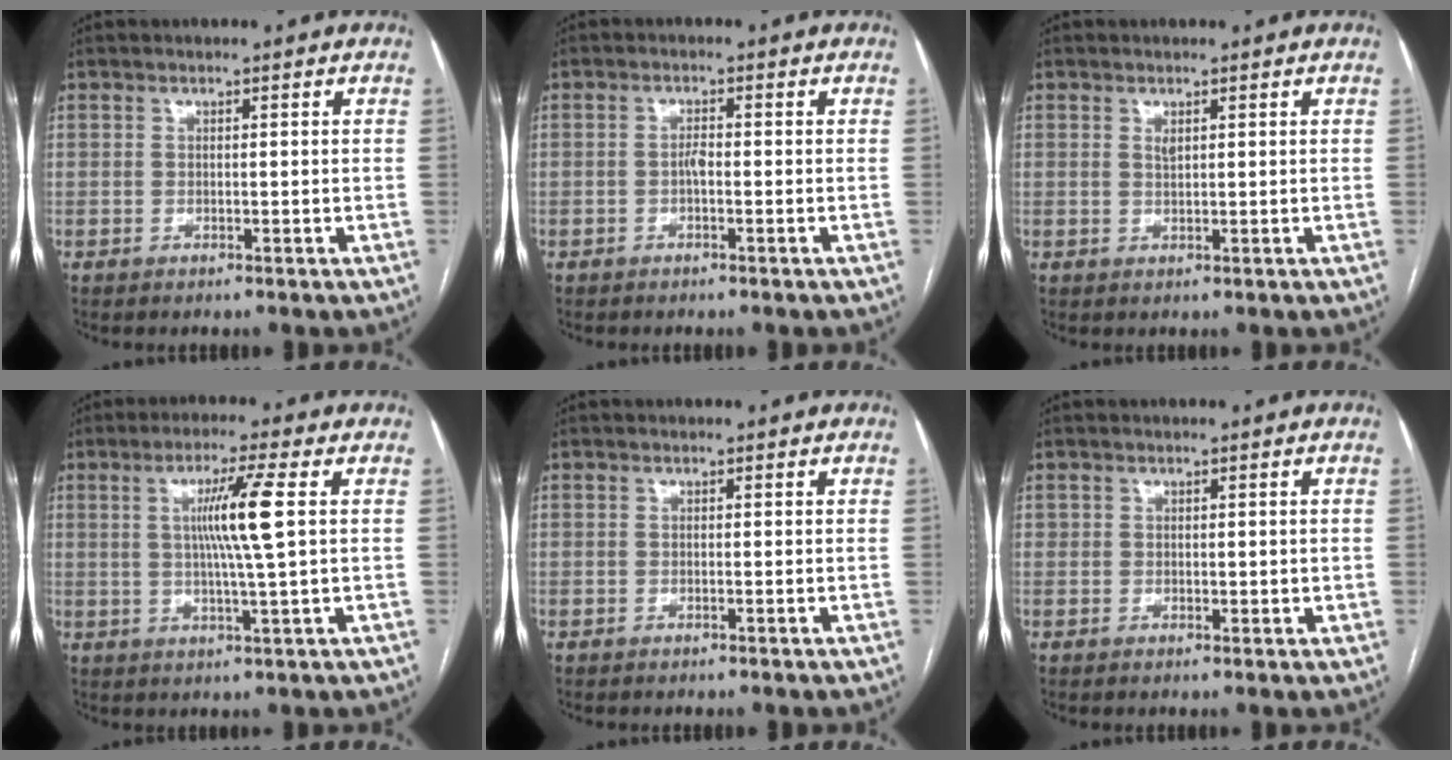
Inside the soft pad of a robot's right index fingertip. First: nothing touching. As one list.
[{"total": 1.3, "force": [-0.3, 0.4, 1.2], "torque": [-0.021, 0.004, -0.006]}, {"total": 1.0, "force": [0.6, 0.4, 0.7], "torque": [-0.015, -0.003, 0.014]}, {"total": 7.7, "force": [1.5, -1.1, 7.5], "torque": [-0.135, -0.001, 0.028]}, {"total": 0.0}, {"total": 1.2, "force": [0.3, 1.1, 0.5], "torque": [-0.004, 0.001, 0.008]}]